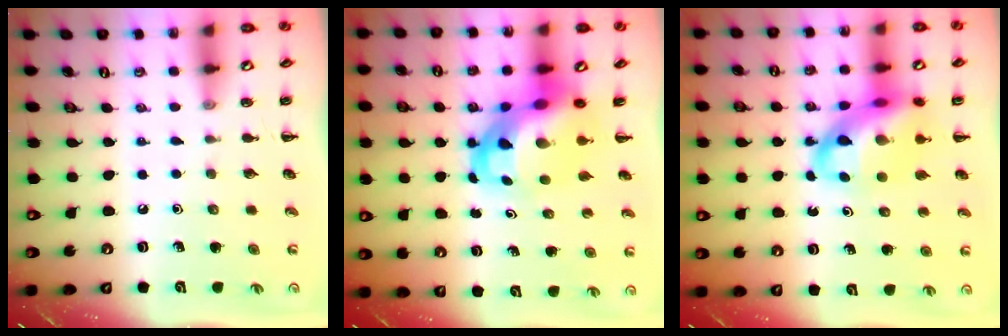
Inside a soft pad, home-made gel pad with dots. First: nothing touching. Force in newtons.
{"total": 9.8, "press": 9.4, "slide": 2.6}
{"total": 15.9, "press": 15.4, "slide": 3.9}